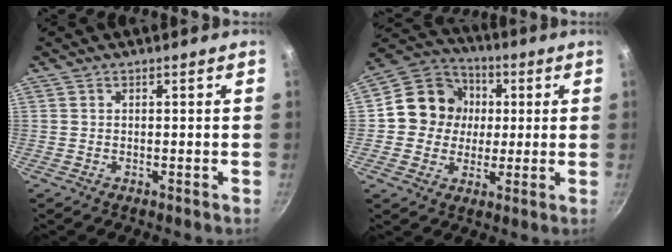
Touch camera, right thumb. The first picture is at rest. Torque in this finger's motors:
{"motor_torque": [1.05, 1.88, 0.46, -0.65, 0.07]}